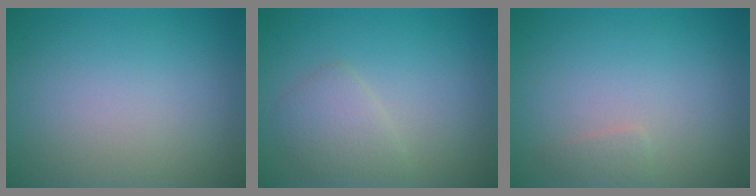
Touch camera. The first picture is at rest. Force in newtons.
{"total": 2.2, "press": 2.2, "slide": 0.0}
{"total": 0.9, "press": 0.9, "slide": 0.0}